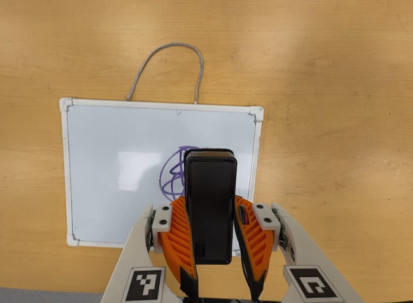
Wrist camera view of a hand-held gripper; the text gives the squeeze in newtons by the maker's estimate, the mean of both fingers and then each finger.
{"total": 9.8, "left": 6.9, "right": 12.8}